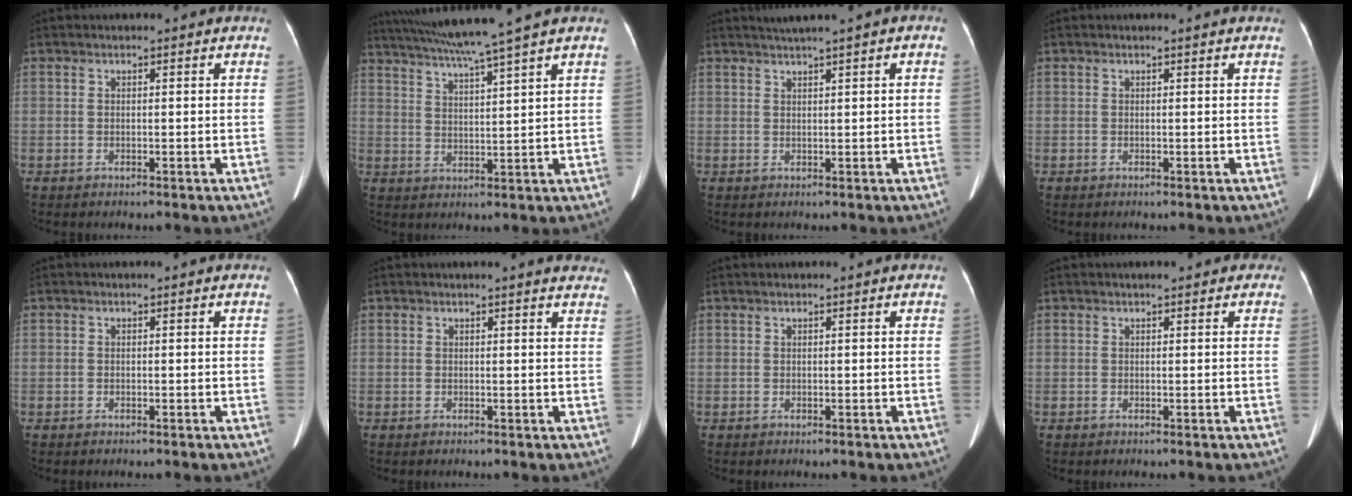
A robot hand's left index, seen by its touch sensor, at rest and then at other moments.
{"total": 11.0, "force": [9.2, -2.3, 5.6], "torque": [-0.100, 0.005, 0.148]}
{"total": 2.9, "force": [1.8, -0.1, 2.3], "torque": [-0.040, 0.018, 0.031]}
{"total": 0.7, "force": [0.6, -0.1, 0.3], "torque": [-0.001, 0.007, 0.010]}
{"total": 0.0}
{"total": 7.5, "force": [7.0, 0.9, 2.6], "torque": [-0.016, -0.001, 0.053]}
{"total": 0.0}
{"total": 1.8, "force": [1.2, 0.7, 1.1], "torque": [-0.006, 0.010, 0.010]}